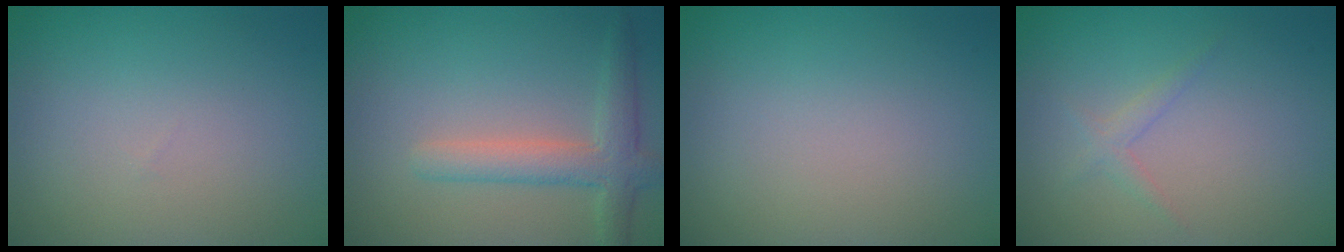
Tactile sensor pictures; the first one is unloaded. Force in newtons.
{"total": 3.6, "press": 3.6, "slide": 0.3}
{"total": 0.0}
{"total": 1.1, "press": 1.1, "slide": 0.1}